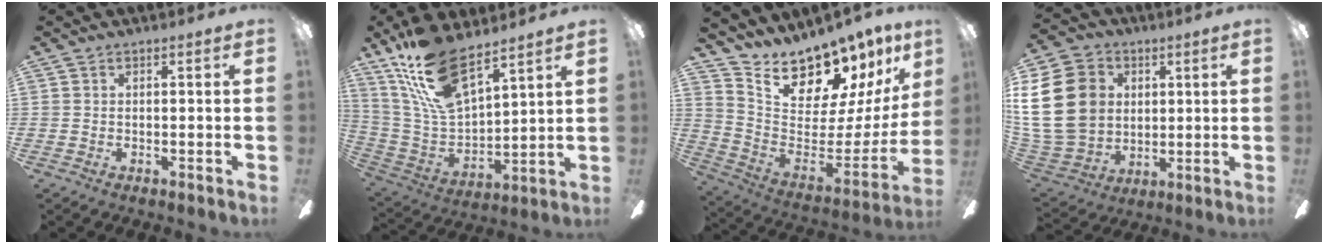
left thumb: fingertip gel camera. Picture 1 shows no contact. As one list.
[{"total": 18.7, "force": [13.2, 6.9, 11.3], "torque": [-0.248, -0.073, 0.236]}, {"total": 15.7, "force": [14.4, 5.3, 3.3], "torque": [-0.043, -0.136, 0.258]}, {"total": 21.5, "force": [3.9, 17.3, 12.0], "torque": [-0.256, 0.000, 0.073]}]